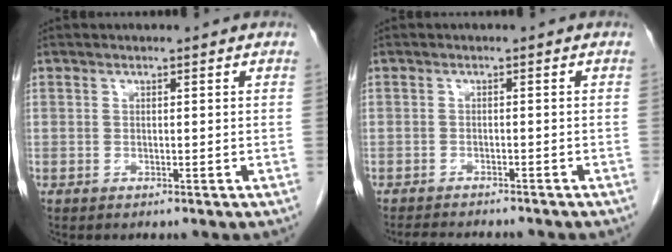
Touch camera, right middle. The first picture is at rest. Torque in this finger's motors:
{"motor_torque": [0.40, -0.30, -0.08, 0.01]}